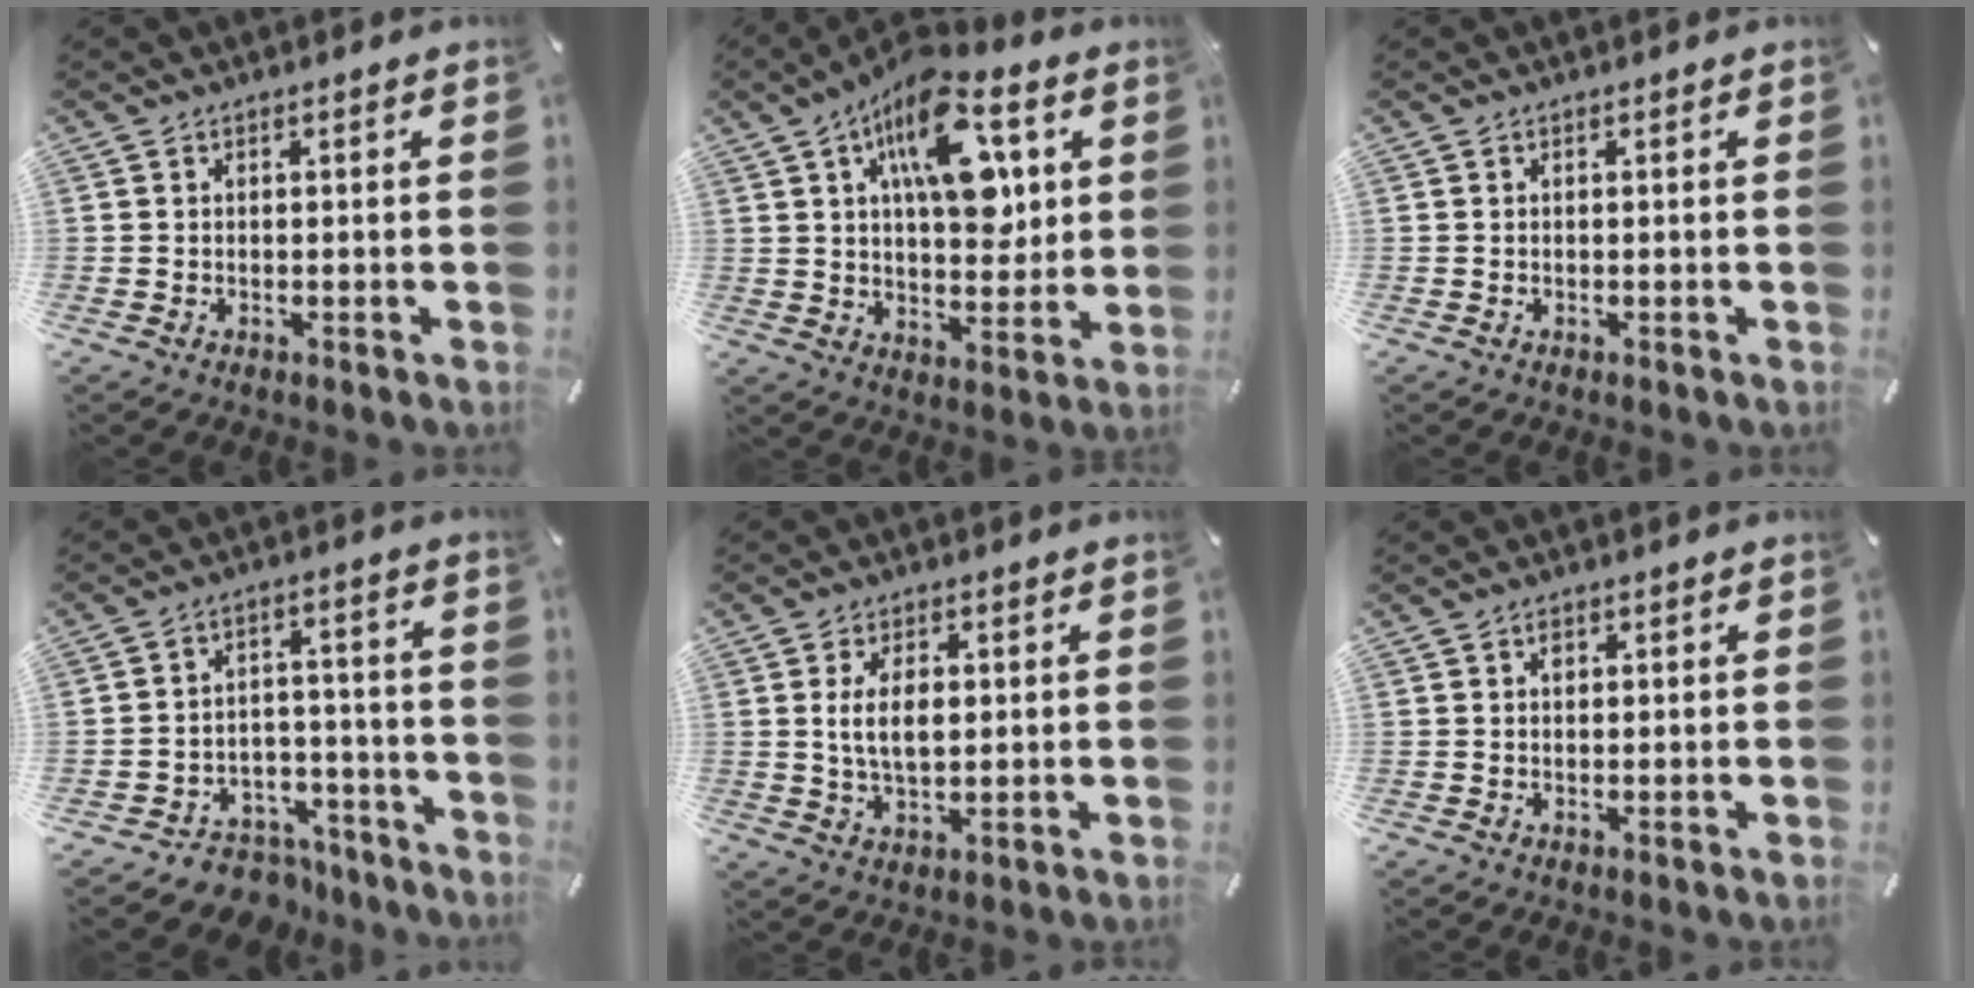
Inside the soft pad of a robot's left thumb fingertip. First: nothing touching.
{"total": 17.7, "force": [7.3, 9.1, 13.3], "torque": [-0.190, -0.021, 0.121]}
{"total": 0.0}
{"total": 7.9, "force": [-5.8, 5.2, 1.5], "torque": [-0.009, 0.044, -0.100]}
{"total": 7.3, "force": [1.0, 4.0, 6.1], "torque": [-0.119, 0.000, 0.011]}
{"total": 1.3, "force": [0.4, 0.9, 0.8], "torque": [-0.008, 0.001, 0.006]}